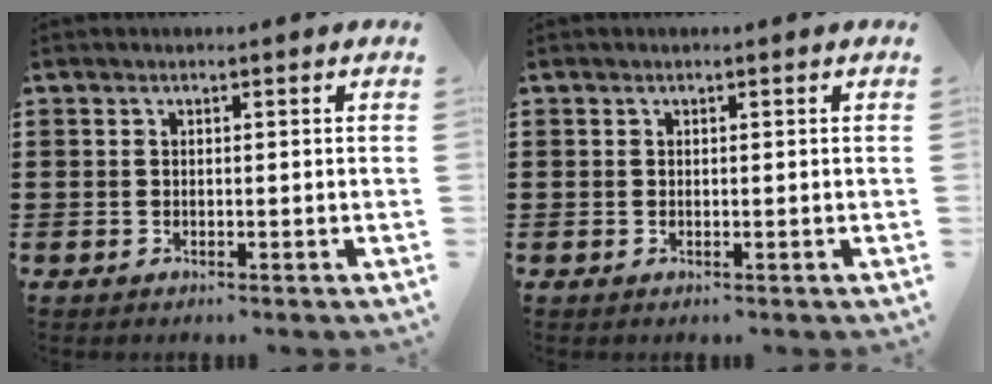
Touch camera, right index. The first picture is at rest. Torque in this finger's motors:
{"motor_torque": [1.07, 1.07, 0.00, 0.00]}